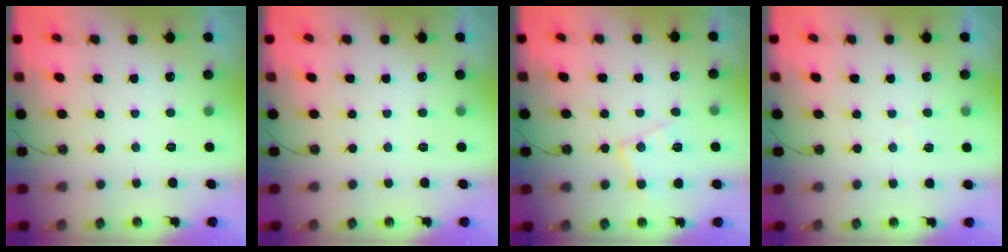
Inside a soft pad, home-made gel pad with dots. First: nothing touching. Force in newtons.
{"total": 0.0}
{"total": 12.7, "press": 12.6, "slide": 0.8}
{"total": 5.1, "press": 5.0, "slide": 0.7}